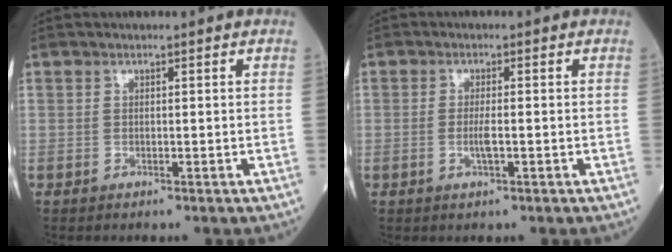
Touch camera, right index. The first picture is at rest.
{"total": 2.2, "force": [-0.6, 0.3, 2.1], "torque": [-0.044, -0.002, -0.012]}